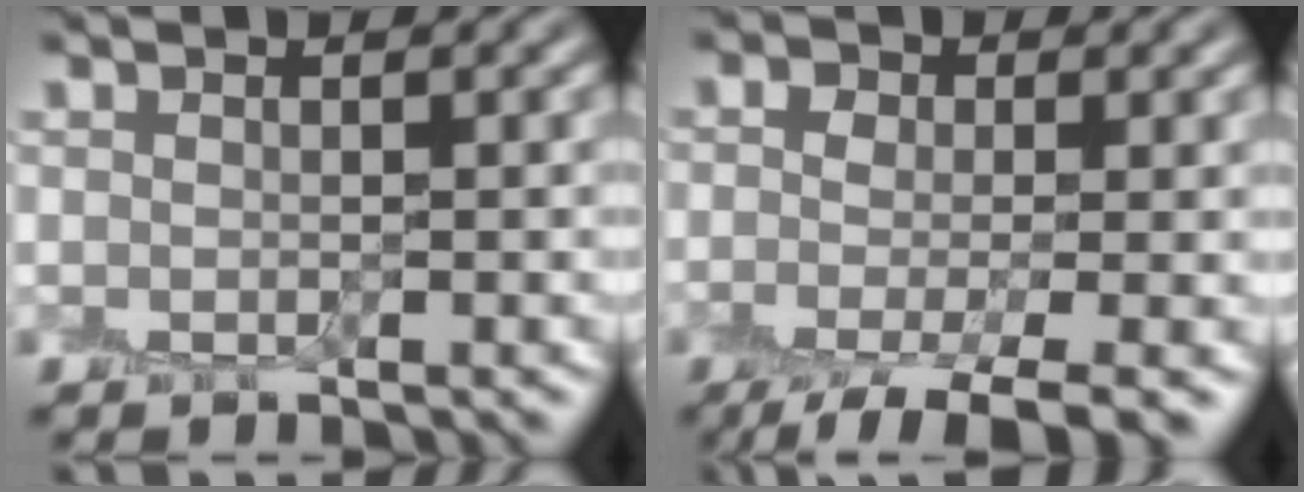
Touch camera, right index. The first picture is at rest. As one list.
[{"total": 6.1, "force": [-2.8, 2.5, 4.8], "torque": [-0.089, -0.003, -0.055]}]